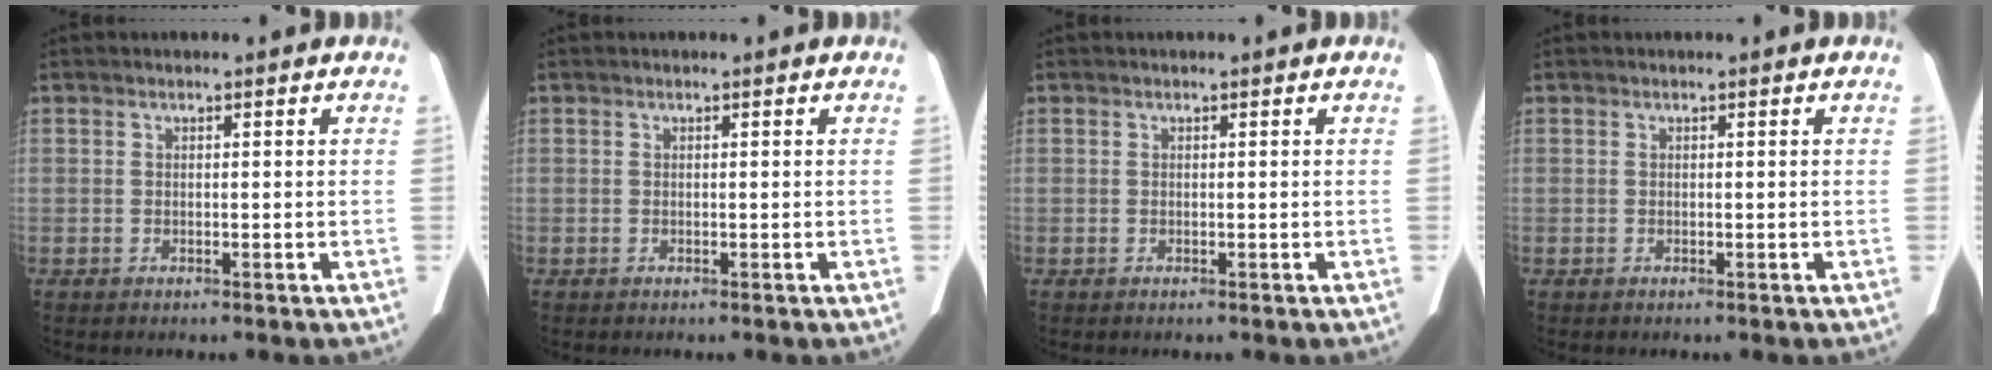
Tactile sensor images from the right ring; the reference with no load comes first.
{"total": 0.0}
{"total": 0.0}
{"total": 0.0}